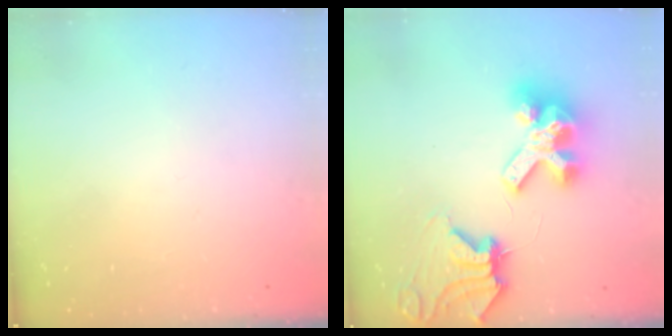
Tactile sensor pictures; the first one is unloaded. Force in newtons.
{"total": 15.2, "press": 15.1, "slide": 2.0}